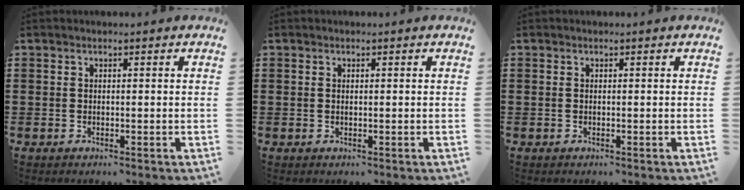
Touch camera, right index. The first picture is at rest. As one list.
[{"total": 0.0}, {"total": 0.0}]